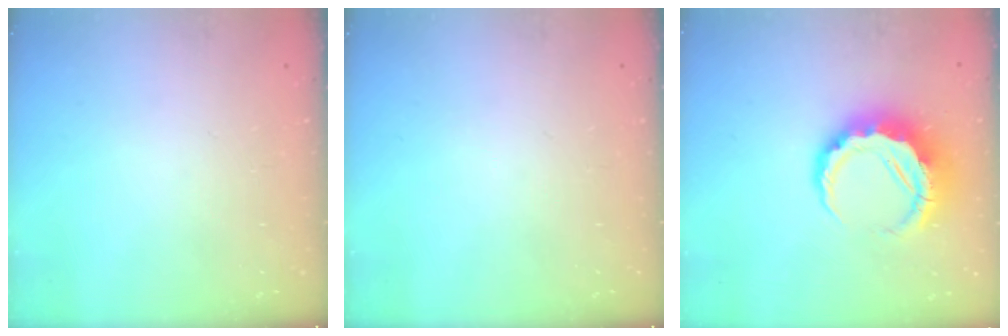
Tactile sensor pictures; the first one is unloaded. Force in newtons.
{"total": 0.0}
{"total": 9.9, "press": 9.6, "slide": 2.1}